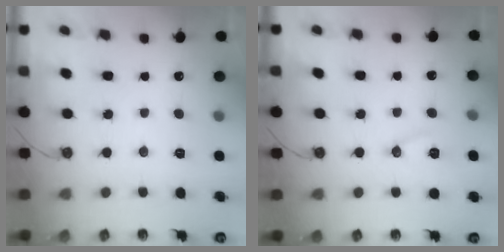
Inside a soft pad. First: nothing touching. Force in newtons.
{"total": 8.3, "press": 7.5, "slide": 3.5}